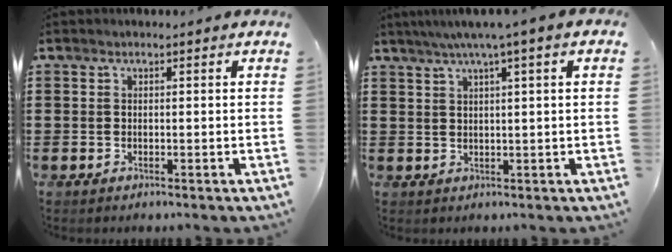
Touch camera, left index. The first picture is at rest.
{"total": 3.9, "force": [1.8, -0.3, 3.4], "torque": [-0.069, 0.001, 0.028]}